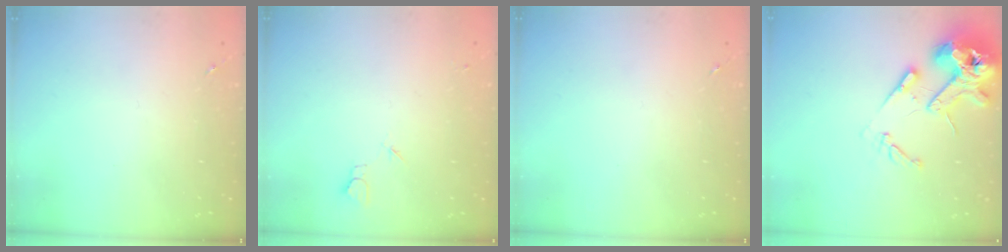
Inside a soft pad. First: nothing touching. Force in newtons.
{"total": 3.2, "press": 3.2, "slide": 0.4}
{"total": 0.0}
{"total": 16.3, "press": 16.2, "slide": 2.3}